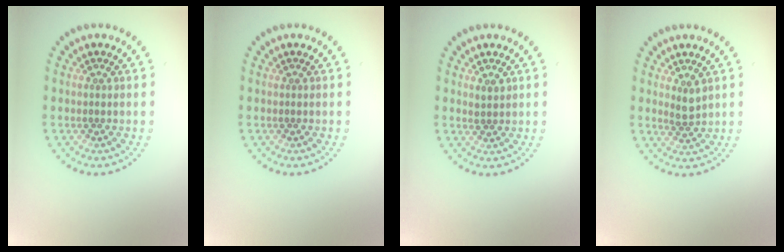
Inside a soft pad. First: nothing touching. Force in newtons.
{"total": 0.0}
{"total": 1.0, "press": 1.0, "slide": 0.4}
{"total": 1.6, "press": 1.3, "slide": 0.9}